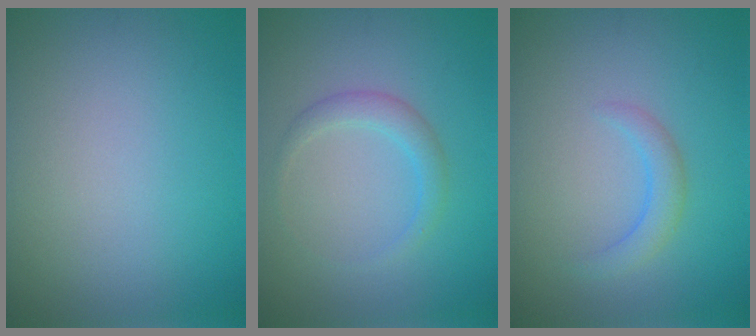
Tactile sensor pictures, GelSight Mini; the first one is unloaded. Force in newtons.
{"total": 2.0, "press": 2.0, "slide": 0.0}
{"total": 1.9, "press": 1.9, "slide": 0.3}